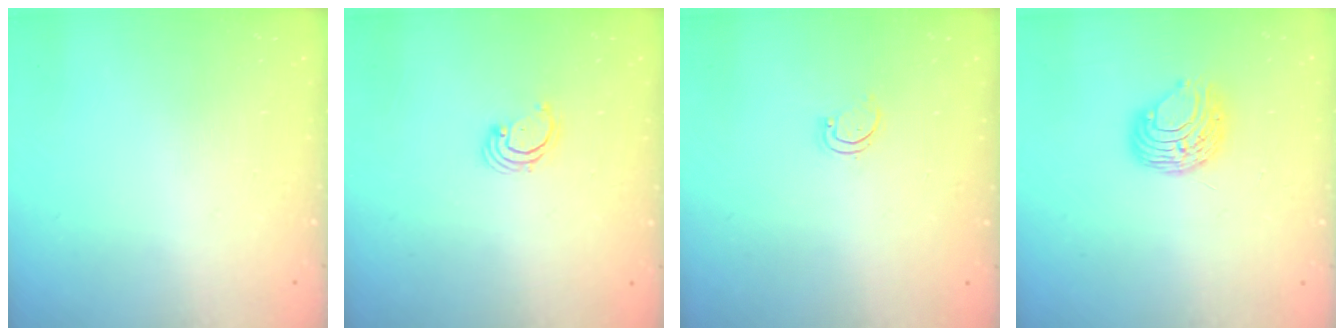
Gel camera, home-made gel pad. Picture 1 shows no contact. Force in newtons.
{"total": 2.6, "press": 2.6, "slide": 0.3}
{"total": 1.7, "press": 1.7, "slide": 0.3}
{"total": 8.9, "press": 8.9, "slide": 0.7}